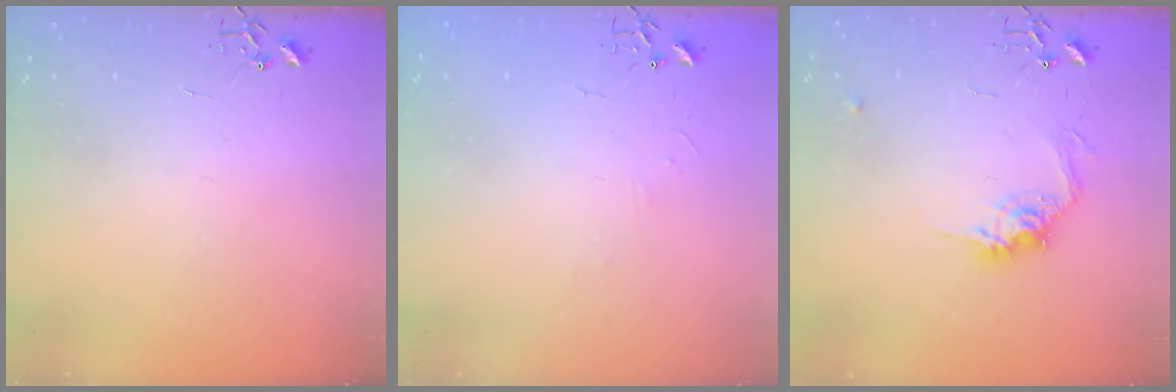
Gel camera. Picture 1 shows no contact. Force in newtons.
{"total": 2.7, "press": 2.7, "slide": 0.4}
{"total": 10.2, "press": 10.2, "slide": 0.1}